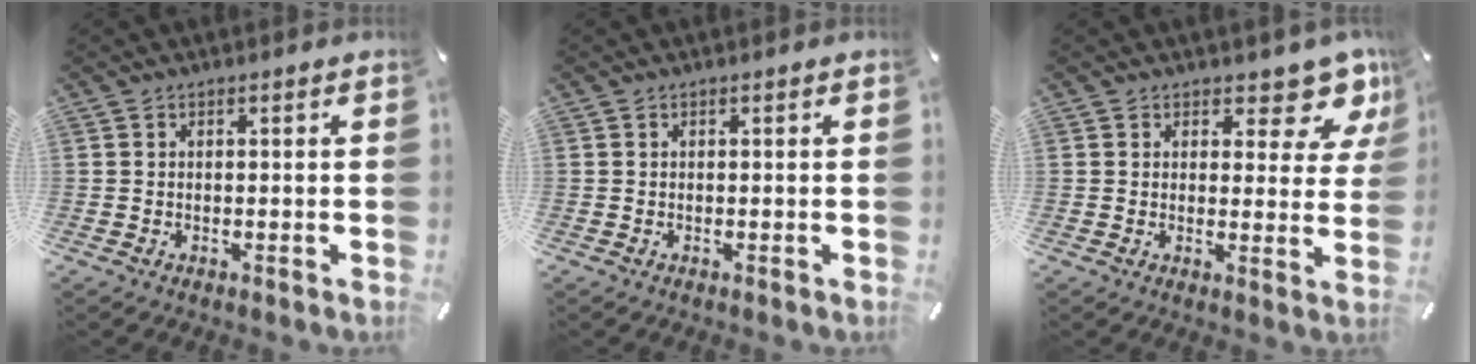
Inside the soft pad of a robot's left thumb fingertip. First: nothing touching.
{"total": 0.0}
{"total": 9.2, "force": [6.8, 4.1, 4.5], "torque": [-0.037, -0.056, 0.114]}